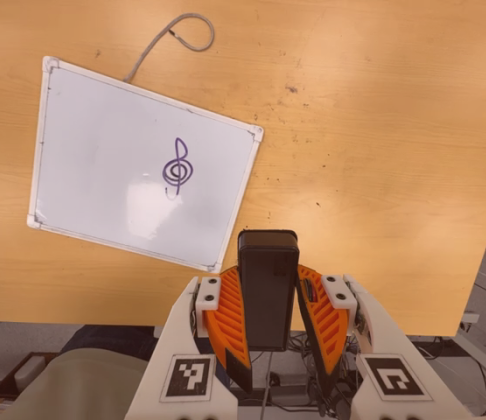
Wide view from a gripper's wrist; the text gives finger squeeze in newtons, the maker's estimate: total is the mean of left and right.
{"total": 8.2, "left": 6.6, "right": 9.8}